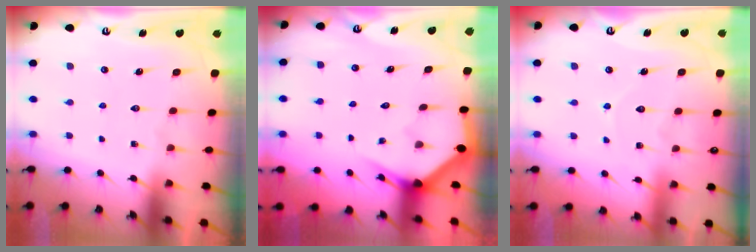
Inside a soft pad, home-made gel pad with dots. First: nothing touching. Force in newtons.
{"total": 3.1, "press": 3.1, "slide": 0.1}
{"total": 4.0, "press": 4.0, "slide": 0.4}